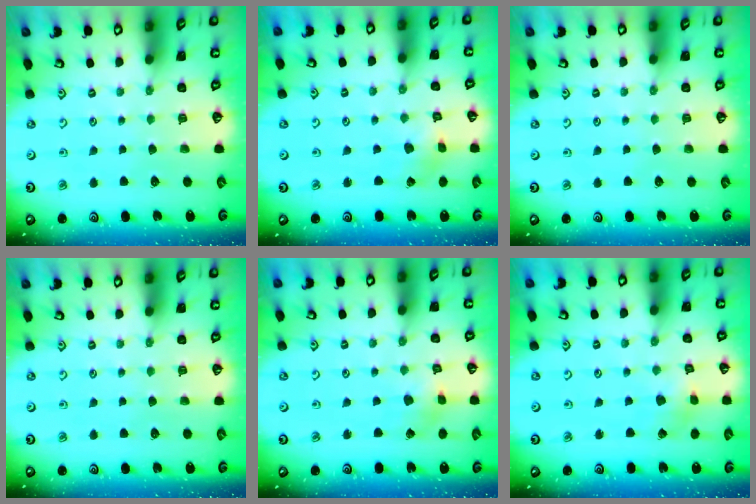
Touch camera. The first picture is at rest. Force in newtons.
{"total": 1.5, "press": 1.5, "slide": 0.3}
{"total": 0.0}
{"total": 0.0}
{"total": 2.0, "press": 2.0, "slide": 0.3}
{"total": 3.2, "press": 3.2, "slide": 0.3}